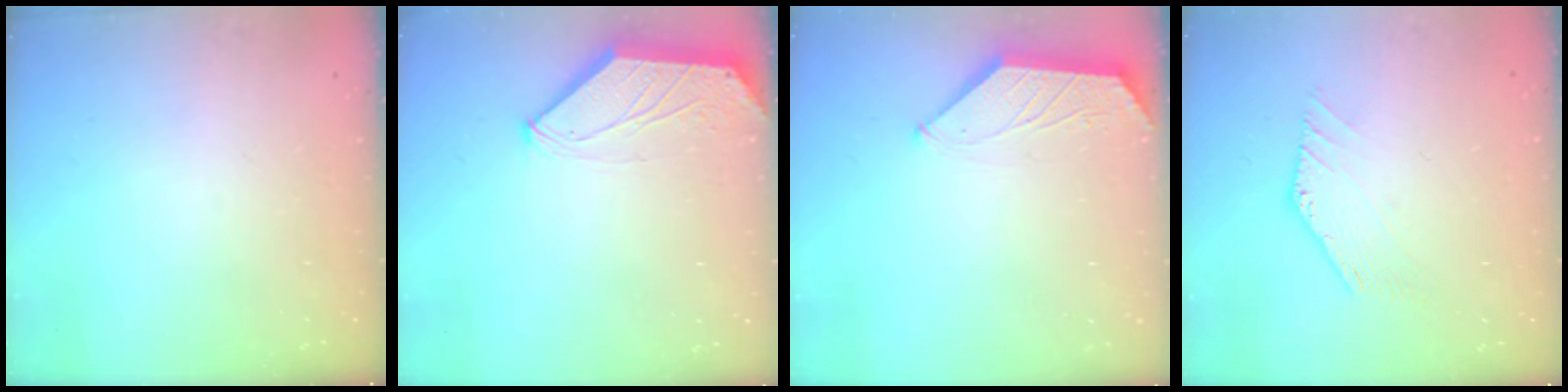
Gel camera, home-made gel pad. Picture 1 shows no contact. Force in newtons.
{"total": 0.5, "press": 0.4, "slide": 0.3}
{"total": 1.6, "press": 1.6, "slide": 0.3}
{"total": 0.0}